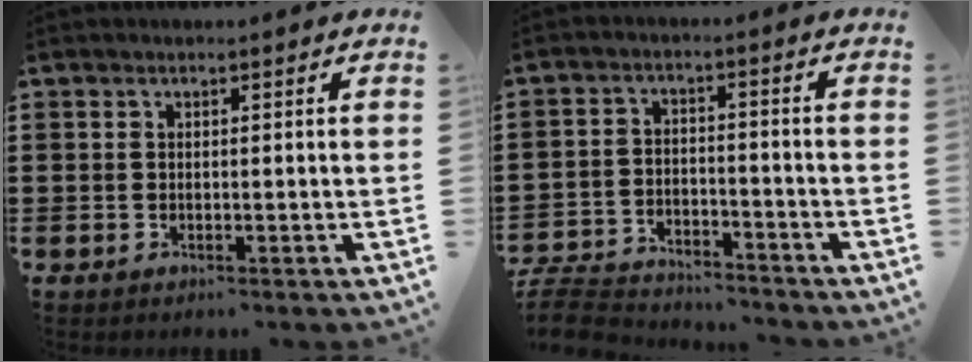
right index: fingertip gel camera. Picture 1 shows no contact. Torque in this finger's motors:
{"motor_torque": [-1.85, 0.29, -1.05, -0.21]}